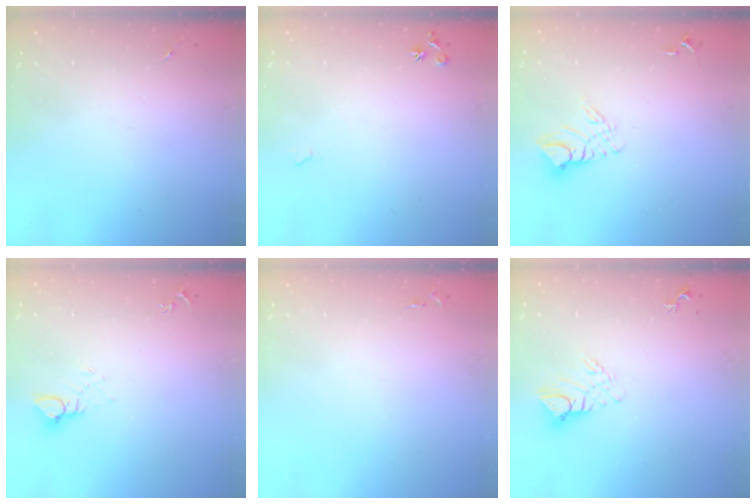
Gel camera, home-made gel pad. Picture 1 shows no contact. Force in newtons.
{"total": 6.7, "press": 6.6, "slide": 1.0}
{"total": 9.3, "press": 9.3, "slide": 0.9}
{"total": 4.2, "press": 4.2, "slide": 0.4}
{"total": 2.5, "press": 2.5, "slide": 0.3}
{"total": 7.6, "press": 7.6, "slide": 0.7}